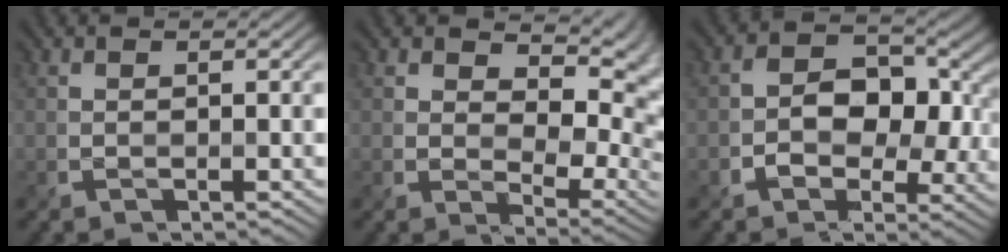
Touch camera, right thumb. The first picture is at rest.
{"total": 9.9, "force": [3.8, 5.9, 7.0], "torque": [-0.115, -0.019, 0.074]}
{"total": 9.0, "force": [-0.4, 6.6, 6.0], "torque": [-0.087, -0.005, -0.016]}